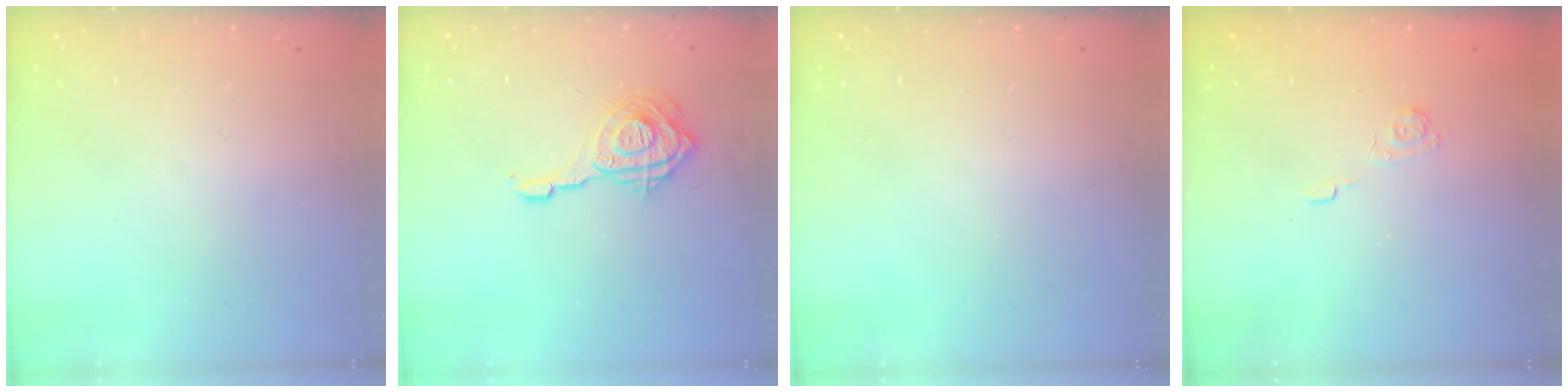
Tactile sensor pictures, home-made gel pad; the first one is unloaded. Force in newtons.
{"total": 12.8, "press": 12.7, "slide": 1.4}
{"total": 0.0}
{"total": 2.2, "press": 1.7, "slide": 1.4}